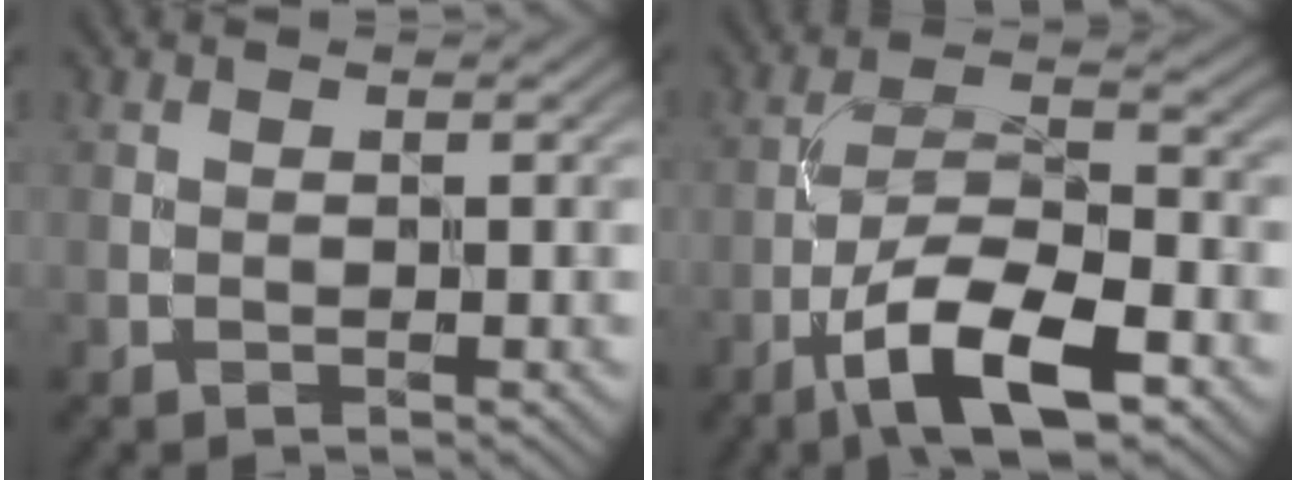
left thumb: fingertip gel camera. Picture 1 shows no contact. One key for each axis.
{"total": 10.7, "fx": -5.9, "fy": 3.4, "fz": 8.3, "tx": -0.143, "ty": 0.005, "tz": -0.117}